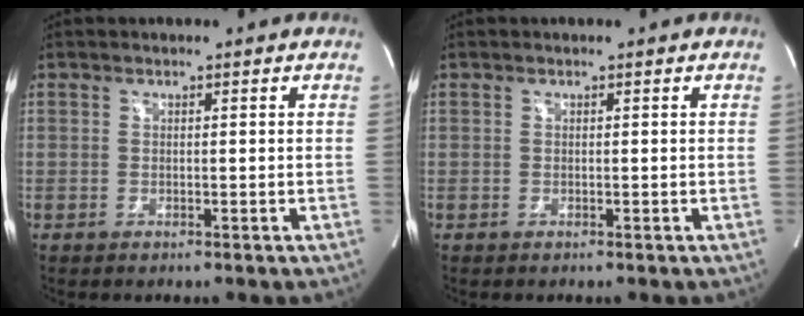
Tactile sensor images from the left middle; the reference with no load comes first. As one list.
[{"total": 0.0}]